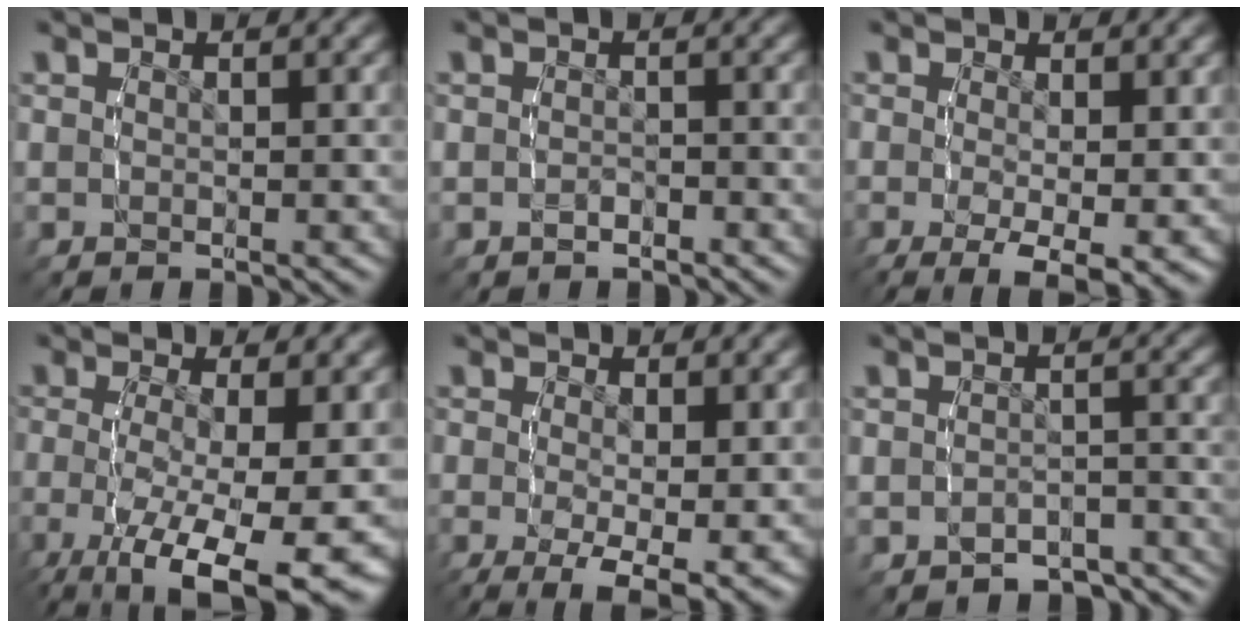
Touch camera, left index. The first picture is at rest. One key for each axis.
{"total": 1.1, "fx": -1.0, "fy": 0.5, "fz": 0.0, "tx": 0.001, "ty": -0.003, "tz": -0.012}
{"total": 6.1, "fx": -3.1, "fy": 2.0, "fz": 4.8, "tx": -0.079, "ty": -0.039, "tz": -0.027}
{"total": 10.1, "fx": -5.0, "fy": 4.2, "fz": 7.7, "tx": -0.147, "ty": -0.053, "tz": -0.048}
{"total": 6.8, "fx": -3.3, "fy": 2.4, "fz": 5.5, "tx": -0.091, "ty": -0.048, "tz": -0.027}
{"total": 6.1, "fx": -5.6, "fy": 2.1, "fz": 1.0, "tx": 0.000, "ty": -0.013, "tz": -0.084}